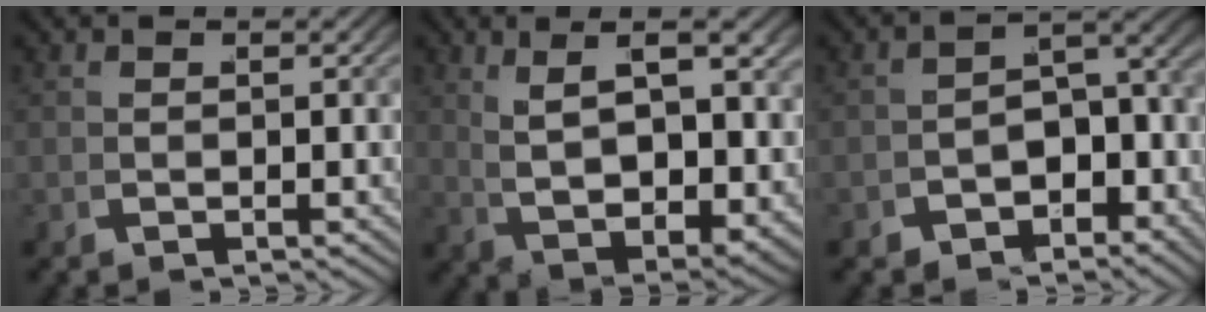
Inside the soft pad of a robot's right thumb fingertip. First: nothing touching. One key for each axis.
{"total": 8.6, "fx": 2.2, "fy": 4.2, "fz": 7.1, "tx": -0.121, "ty": -0.009, "tz": 0.057}
{"total": 4.6, "fx": -2.3, "fy": 2.8, "fz": 2.9, "tx": -0.042, "ty": -0.012, "tz": -0.031}